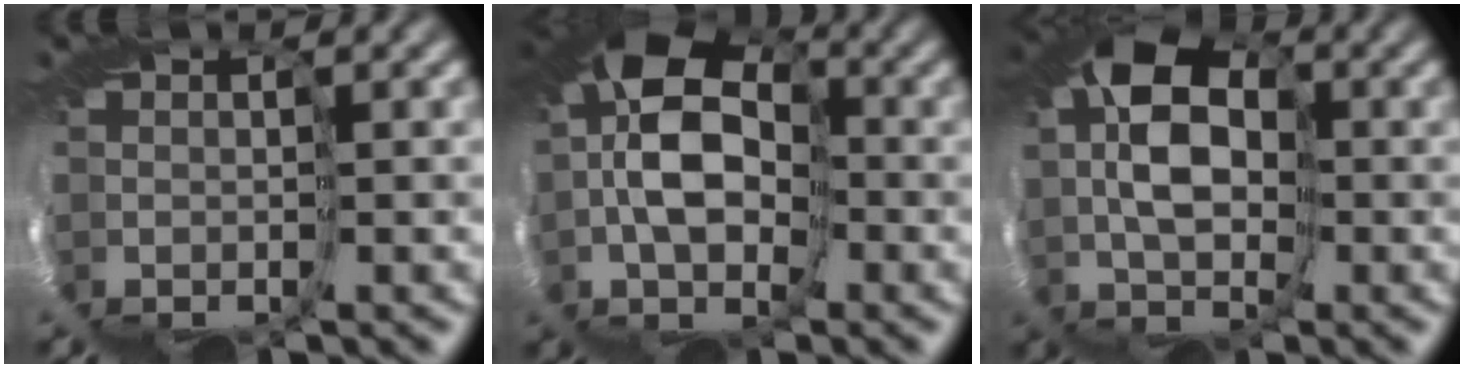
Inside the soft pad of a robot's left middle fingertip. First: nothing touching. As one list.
[{"total": 9.3, "force": [0.9, 5.6, 7.3], "torque": [-0.116, 0.021, -0.004]}, {"total": 5.8, "force": [2.2, 2.8, 4.5], "torque": [-0.092, 0.020, 0.023]}]